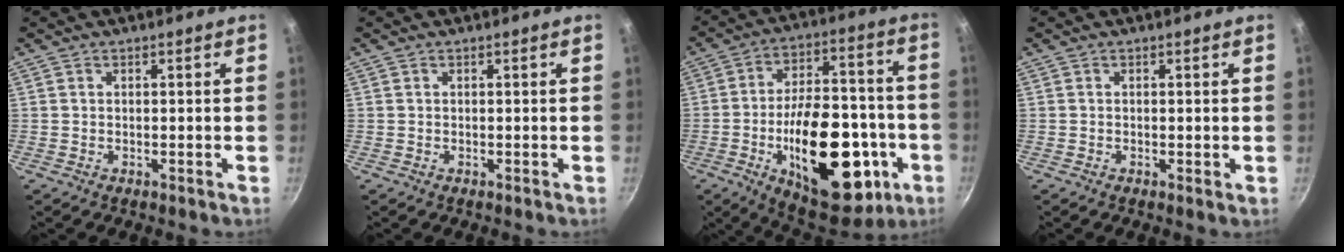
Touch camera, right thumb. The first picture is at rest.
{"total": 0.0}
{"total": 28.6, "force": [-8.4, 14.7, 23.1], "torque": [-0.303, 0.042, -0.106]}
{"total": 0.6, "force": [0.0, 0.1, 0.6], "torque": [-0.009, -0.002, -0.002]}